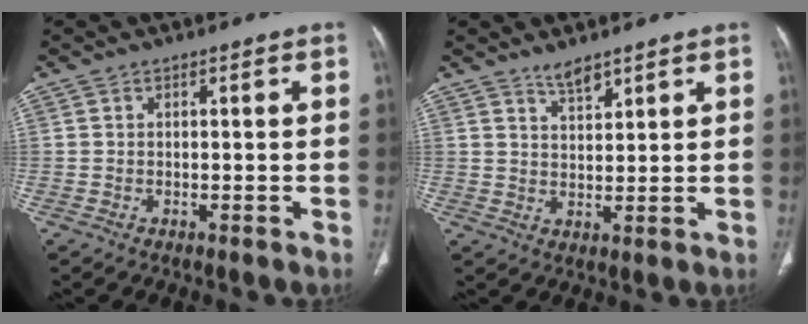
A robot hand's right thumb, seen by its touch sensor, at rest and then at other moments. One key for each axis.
{"total": 3.3, "fx": 2.9, "fy": 0.9, "fz": 1.4, "tx": -0.018, "ty": -0.024, "tz": 0.054}